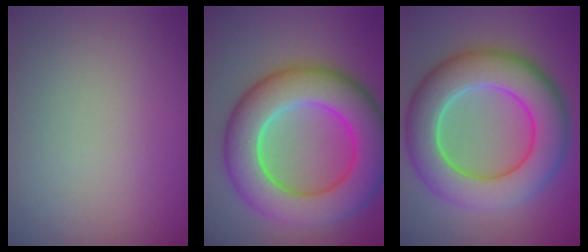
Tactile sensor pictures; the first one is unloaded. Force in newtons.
{"total": 10.9, "press": 10.8, "slide": 0.6}
{"total": 9.8, "press": 9.8, "slide": 0.4}